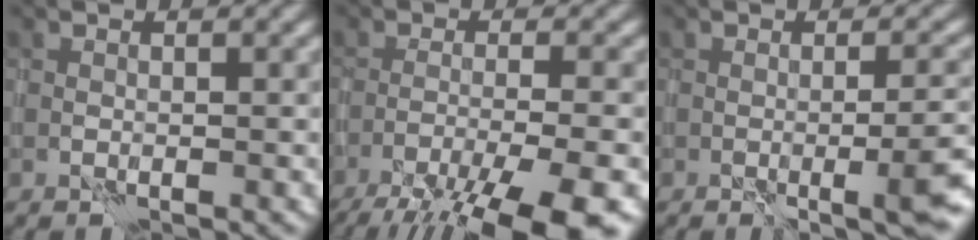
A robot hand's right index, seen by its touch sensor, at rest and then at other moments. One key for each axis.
{"total": 11.0, "fx": -7.8, "fy": 1.8, "fz": 7.5, "tx": -0.115, "ty": -0.019, "tz": -0.117}
{"total": 5.2, "fx": -1.4, "fy": 1.5, "fz": 4.8, "tx": -0.060, "ty": -0.004, "tz": -0.016}